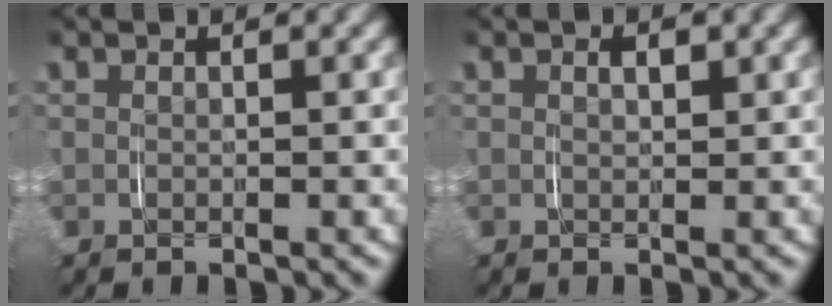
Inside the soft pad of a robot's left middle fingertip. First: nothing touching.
{"total": 1.1, "force": [0.4, 0.5, 0.9], "torque": [-0.009, 0.000, 0.008]}